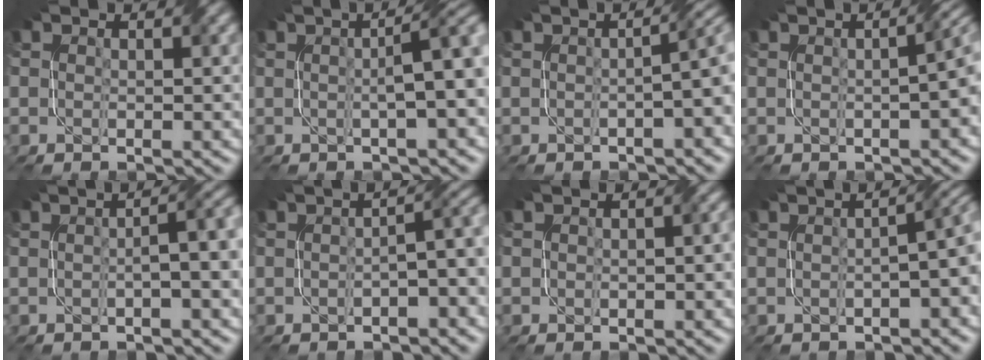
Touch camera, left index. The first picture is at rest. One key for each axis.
{"total": 6.1, "fx": 0.7, "fy": 1.5, "fz": 5.8, "tx": -0.053, "ty": 0.024, "tz": 0.005}
{"total": 4.7, "fx": -0.3, "fy": 1.6, "fz": 4.4, "tx": -0.033, "ty": 0.017, "tz": -0.007}
{"total": 6.2, "fx": 0.4, "fy": 2.9, "fz": 5.4, "tx": -0.019, "ty": 0.023, "tz": -0.006}
{"total": 4.8, "fx": -0.1, "fy": 1.2, "fz": 4.6, "tx": -0.052, "ty": 0.017, "tz": -0.002}
{"total": 4.2, "fx": -0.9, "fy": 1.0, "fz": 4.0, "tx": -0.052, "ty": 0.015, "tz": -0.016}
{"total": 1.7, "fx": 0.2, "fy": 0.8, "fz": 1.5, "tx": -0.015, "ty": 0.003, "tz": 0.005}
{"total": 5.4, "fx": -0.3, "fy": 1.9, "fz": 5.1, "tx": -0.039, "ty": 0.015, "tz": -0.005}